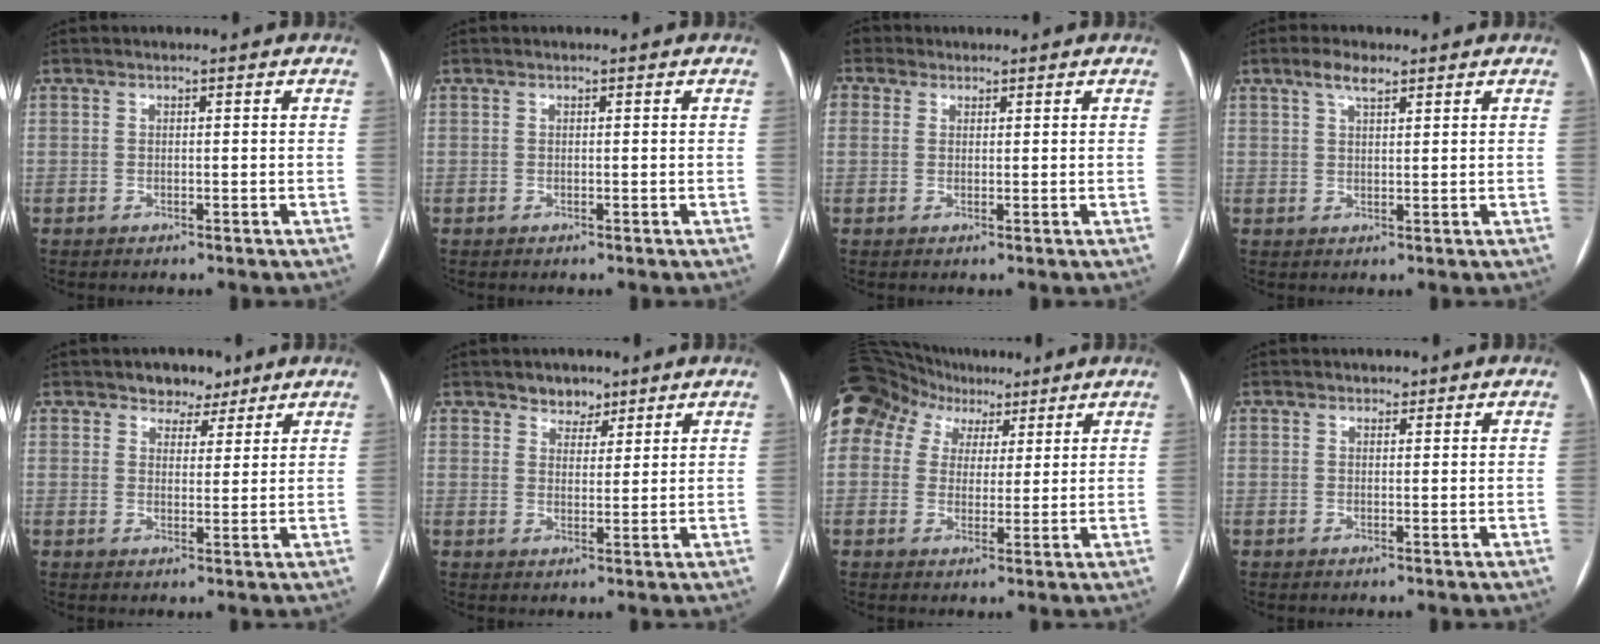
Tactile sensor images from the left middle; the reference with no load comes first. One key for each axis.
{"total": 0.0}
{"total": 4.9, "fx": 2.4, "fy": 4.0, "fz": 1.4, "tx": -0.044, "ty": 0.027, "tz": 0.048}
{"total": 3.5, "fx": 2.4, "fy": 1.0, "fz": 2.3, "tx": -0.048, "ty": 0.011, "tz": 0.045}
{"total": 4.4, "fx": 3.3, "fy": 2.8, "fz": 1.1, "tx": -0.006, "ty": 0.003, "tz": 0.050}
{"total": 3.6, "fx": 2.7, "fy": 2.2, "fz": 0.6, "tx": -0.001, "ty": 0.001, "tz": 0.041}
{"total": 25.0, "fx": 14.1, "fy": 18.1, "fz": 9.8, "tx": -0.311, "ty": 0.101, "tz": 0.260}
{"total": 0.8, "fx": 0.6, "fy": 0.5, "fz": 0.1, "tx": 0.000, "ty": 0.000, "tz": 0.006}